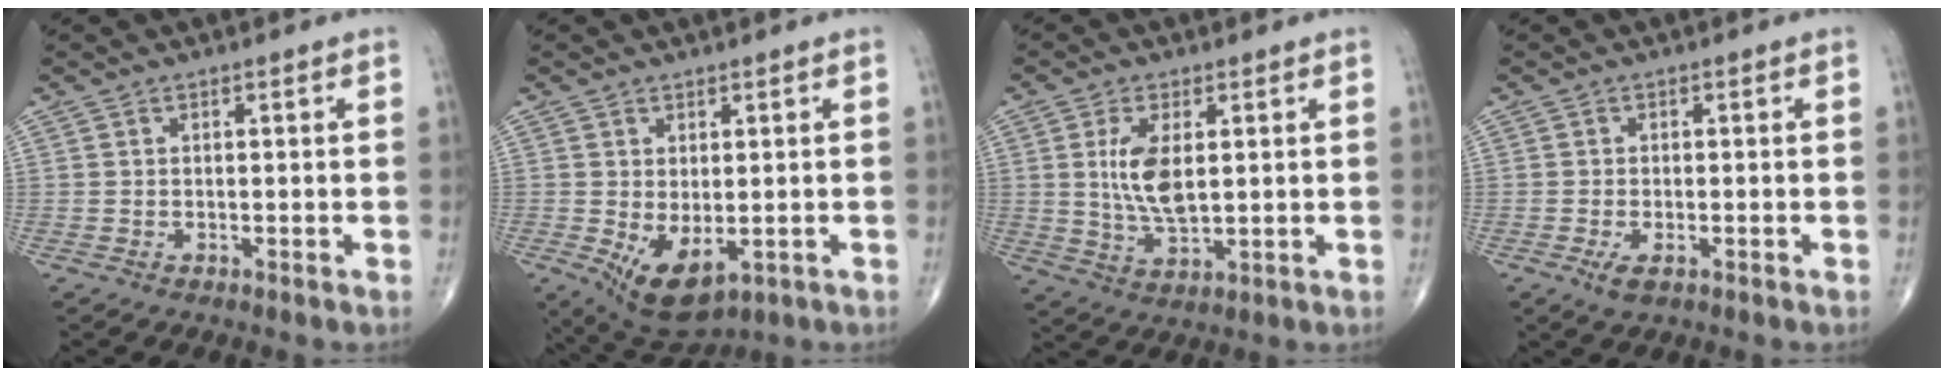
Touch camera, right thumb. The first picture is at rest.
{"total": 7.8, "force": [-1.5, 4.1, 6.4], "torque": [-0.096, -0.012, -0.004]}
{"total": 8.3, "force": [1.5, 3.8, 7.2], "torque": [-0.137, -0.013, 0.035]}
{"total": 2.6, "force": [-1.2, 1.1, 2.1], "torque": [-0.040, -0.004, -0.021]}